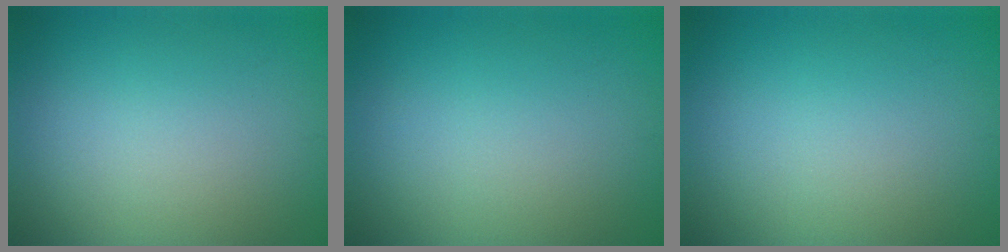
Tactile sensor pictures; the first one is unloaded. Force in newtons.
{"total": 0.0}
{"total": 0.0}